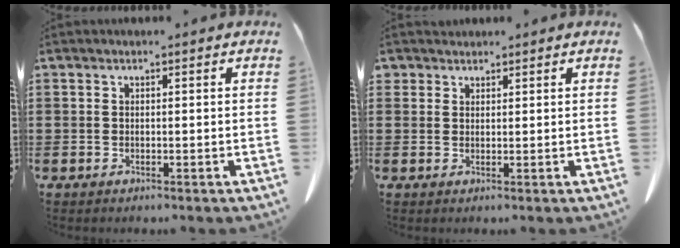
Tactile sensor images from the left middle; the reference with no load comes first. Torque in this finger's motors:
{"motor_torque": [0.36, -0.34, 0.02, 0.01]}